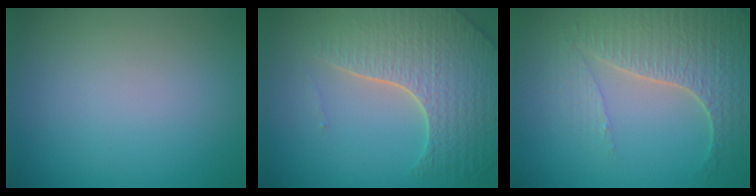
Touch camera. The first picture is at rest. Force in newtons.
{"total": 7.4, "press": 5.5, "slide": 5.0}
{"total": 5.1, "press": 4.4, "slide": 2.6}